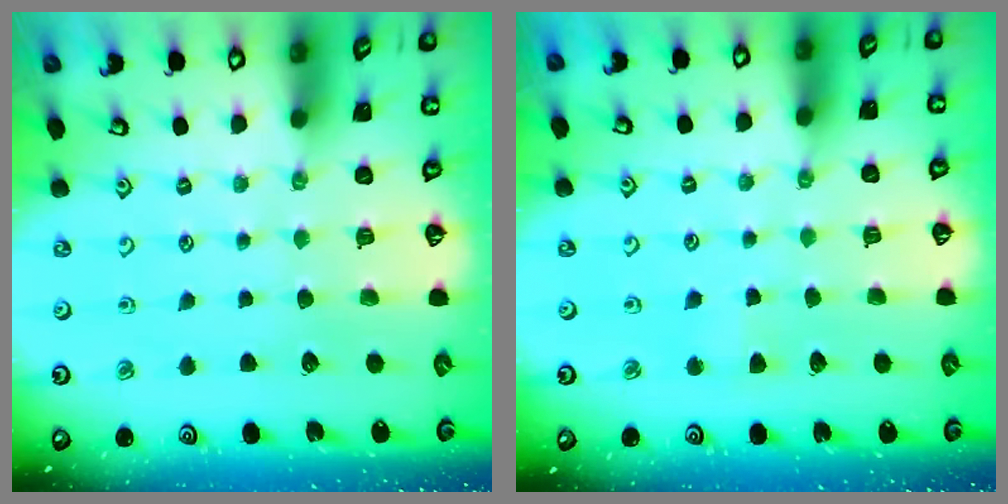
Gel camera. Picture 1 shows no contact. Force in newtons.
{"total": 2.6, "press": 2.5, "slide": 0.5}